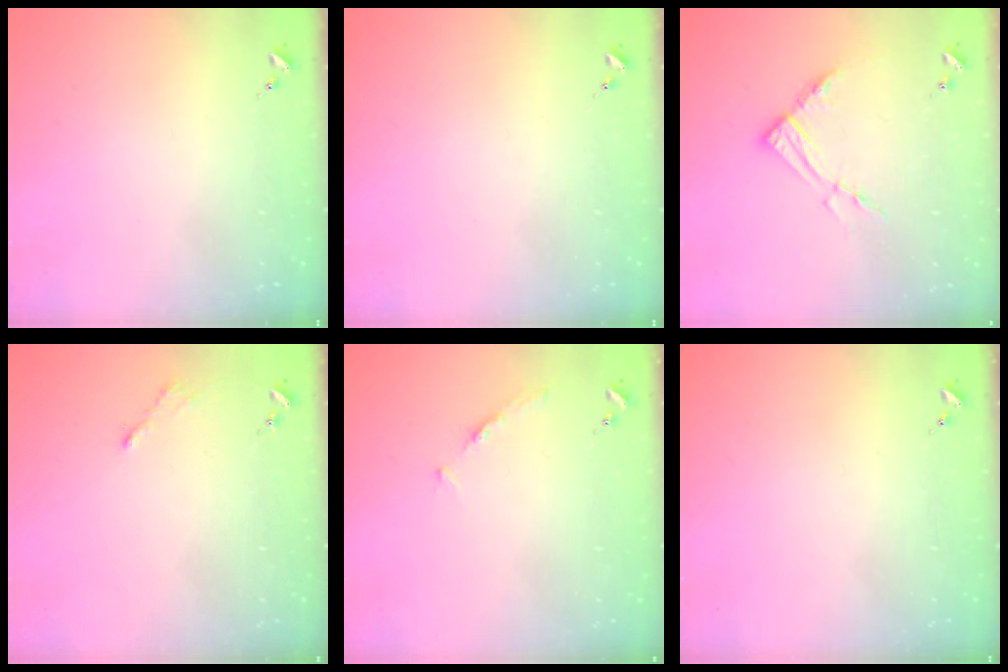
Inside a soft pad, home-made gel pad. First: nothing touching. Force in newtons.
{"total": 0.0}
{"total": 8.9, "press": 8.9, "slide": 0.8}
{"total": 2.6, "press": 2.6, "slide": 0.4}
{"total": 3.5, "press": 3.5, "slide": 0.5}
{"total": 0.0}